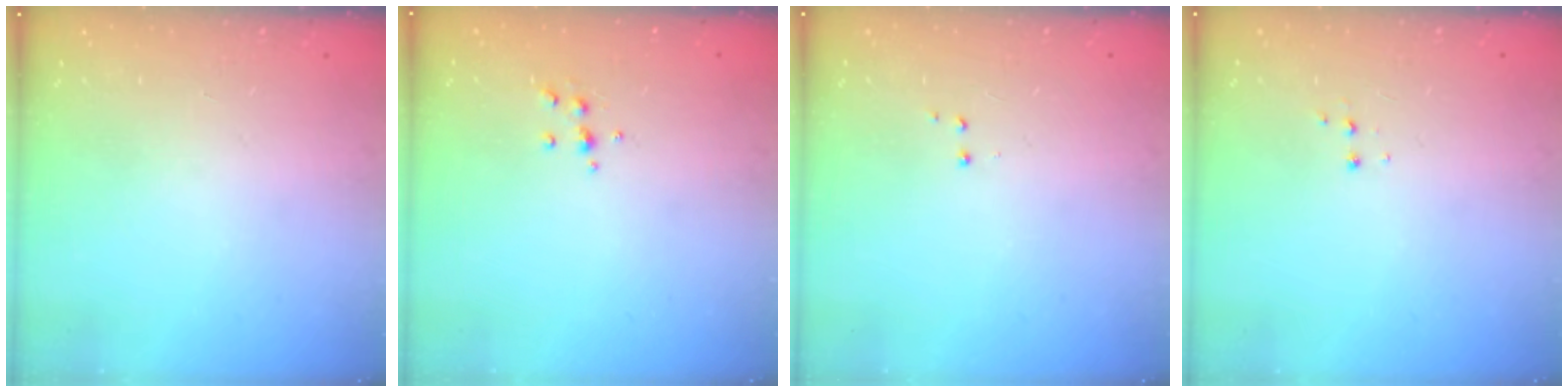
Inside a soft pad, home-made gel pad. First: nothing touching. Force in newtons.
{"total": 5.9, "press": 5.9, "slide": 0.7}
{"total": 3.0, "press": 2.9, "slide": 0.7}
{"total": 3.3, "press": 3.3, "slide": 0.5}